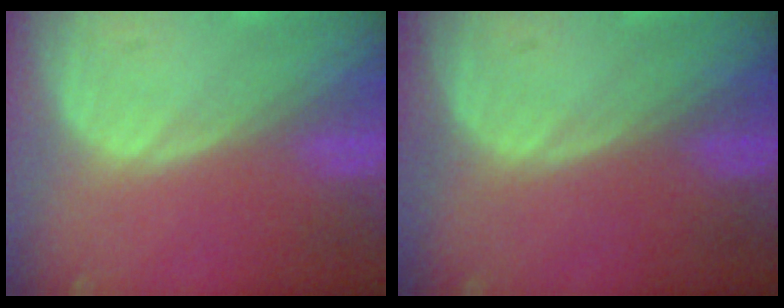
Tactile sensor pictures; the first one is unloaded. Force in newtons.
{"total": 0.0}